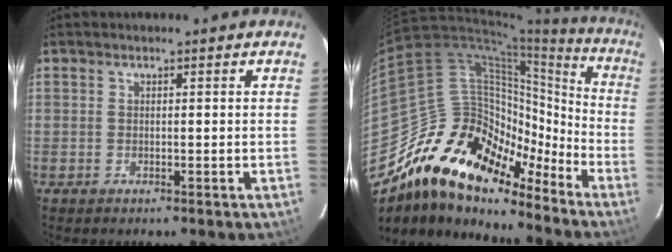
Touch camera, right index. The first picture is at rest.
{"total": 20.2, "force": [-14.9, 10.8, 8.5], "torque": [-0.141, 0.036, -0.260]}